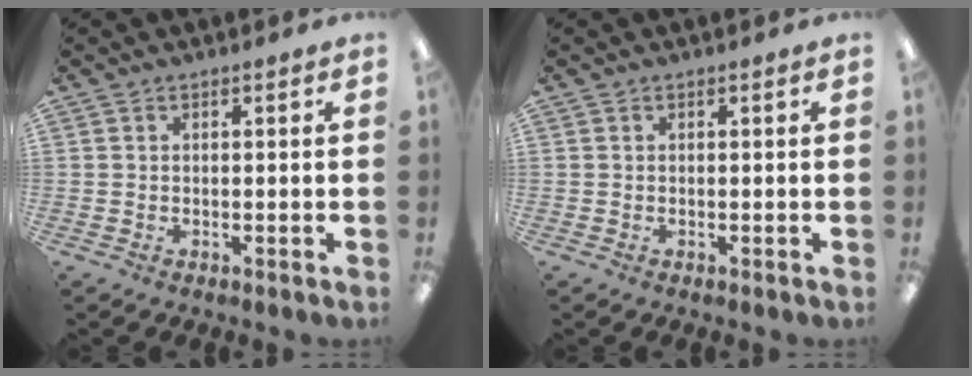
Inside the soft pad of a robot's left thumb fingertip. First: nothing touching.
{"total": 0.0}